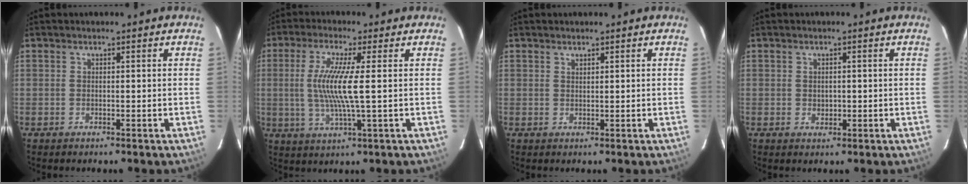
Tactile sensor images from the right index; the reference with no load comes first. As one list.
[{"total": 9.2, "force": [0.4, 0.0, 9.2], "torque": [-0.181, -0.008, 0.010]}, {"total": 0.7, "force": [0.6, 0.2, 0.2], "torque": [-0.003, 0.001, 0.012]}, {"total": 1.5, "force": [0.0, 1.3, 0.6], "torque": [-0.008, 0.000, 0.002]}]